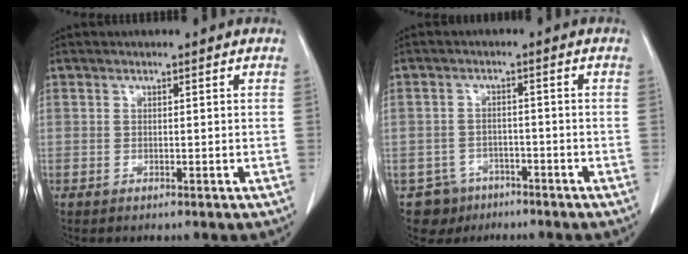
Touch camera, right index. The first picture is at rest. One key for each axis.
{"total": 4.9, "fx": -3.4, "fy": 3.5, "fz": -0.2, "tx": 0.010, "ty": 0.008, "tz": -0.051}